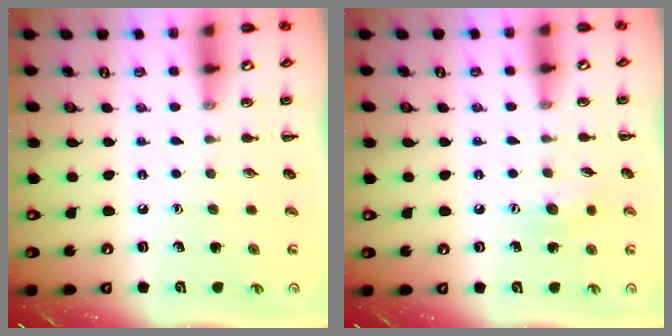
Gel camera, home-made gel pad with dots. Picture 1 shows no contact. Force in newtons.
{"total": 6.5, "press": 6.3, "slide": 1.6}